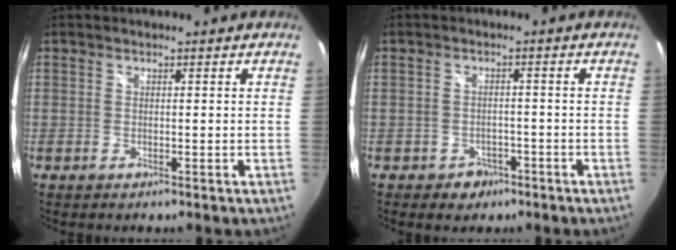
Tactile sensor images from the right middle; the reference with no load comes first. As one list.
[{"total": 3.9, "force": [-2.3, 3.1, 0.7], "torque": [-0.025, 0.004, -0.029]}]